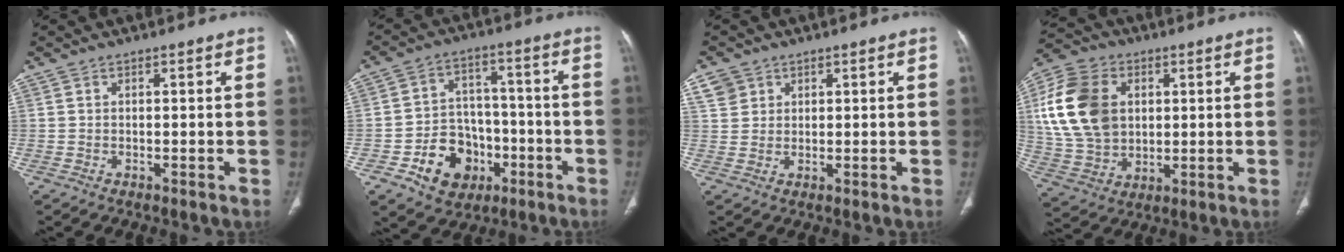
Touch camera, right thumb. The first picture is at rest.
{"total": 12.6, "force": [-5.2, 10.0, 5.5], "torque": [-0.039, 0.045, -0.073]}
{"total": 4.1, "force": [2.3, 3.2, 1.0], "torque": [-0.006, -0.007, 0.047]}
{"total": 17.8, "force": [3.6, 13.1, 11.6], "torque": [-0.214, 0.001, 0.073]}